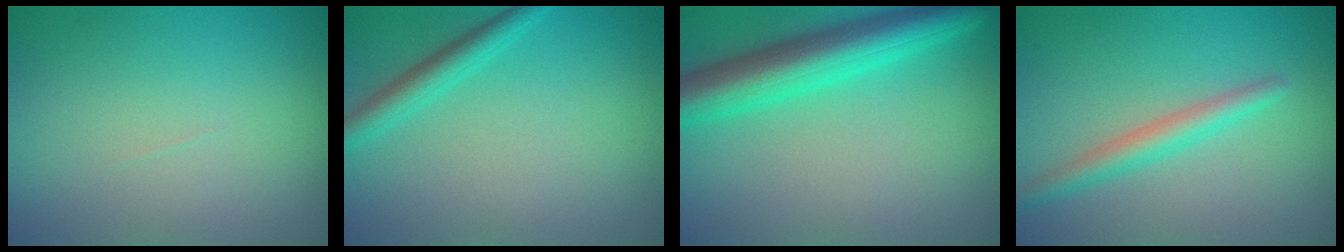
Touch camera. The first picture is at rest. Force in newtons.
{"total": 2.3, "press": 2.3, "slide": 0.2}
{"total": 6.5, "press": 6.5, "slide": 0.3}
{"total": 2.4, "press": 2.4, "slide": 0.0}